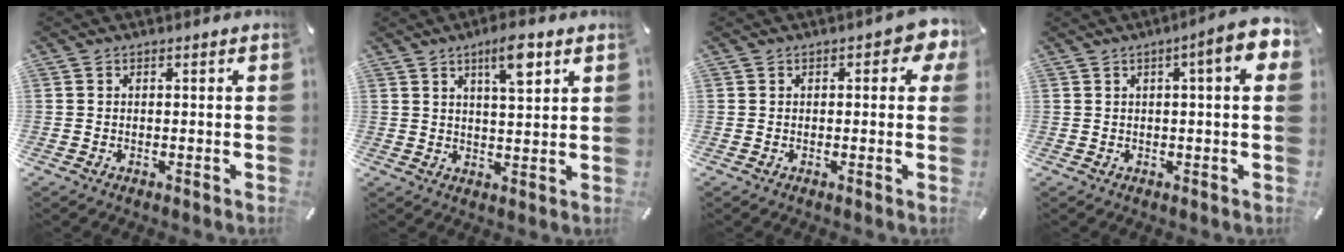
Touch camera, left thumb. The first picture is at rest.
{"total": 7.4, "force": [4.4, 1.7, 5.8], "torque": [-0.091, -0.014, 0.067]}
{"total": 4.2, "force": [1.3, 2.2, 3.4], "torque": [-0.045, 0.002, 0.017]}
{"total": 8.4, "force": [3.1, 1.5, 7.6], "torque": [-0.104, -0.016, 0.044]}